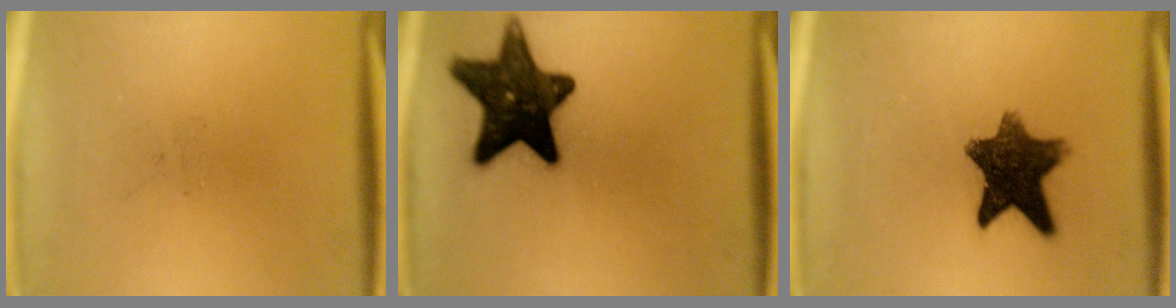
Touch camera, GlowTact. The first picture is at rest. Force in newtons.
{"total": 15.5}
{"total": 10.8}